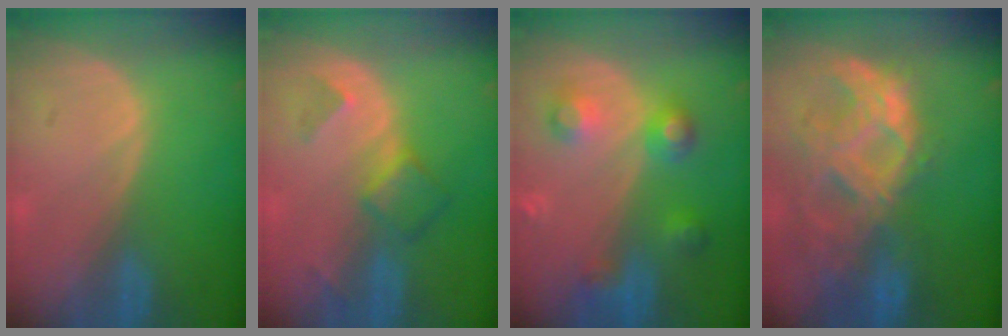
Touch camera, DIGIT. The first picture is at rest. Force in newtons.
{"total": 4.8, "press": 4.3, "slide": 2.1}
{"total": 6.0, "press": 6.0, "slide": 0.3}
{"total": 11.0, "press": 9.3, "slide": 5.7}